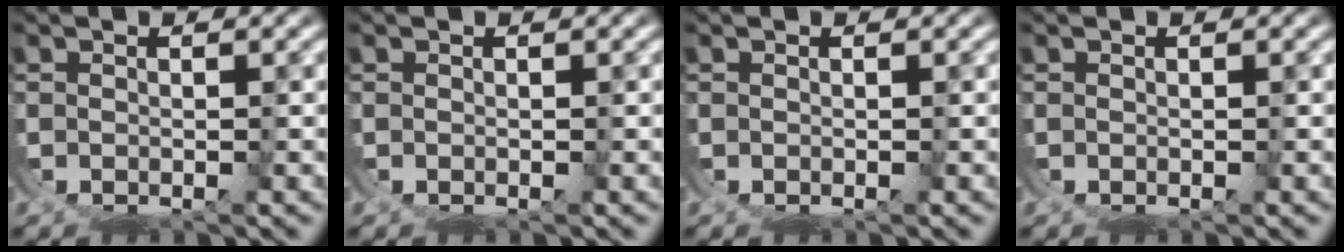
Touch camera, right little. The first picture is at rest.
{"total": 0.0}
{"total": 0.0}
{"total": 0.0}